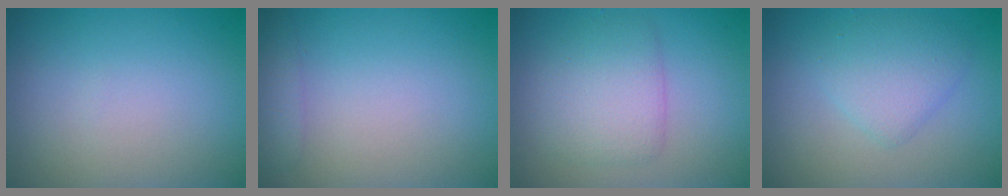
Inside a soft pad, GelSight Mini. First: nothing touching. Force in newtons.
{"total": 1.5, "press": 1.5, "slide": 0.1}
{"total": 3.5, "press": 3.5, "slide": 0.2}
{"total": 2.9, "press": 2.9, "slide": 0.0}